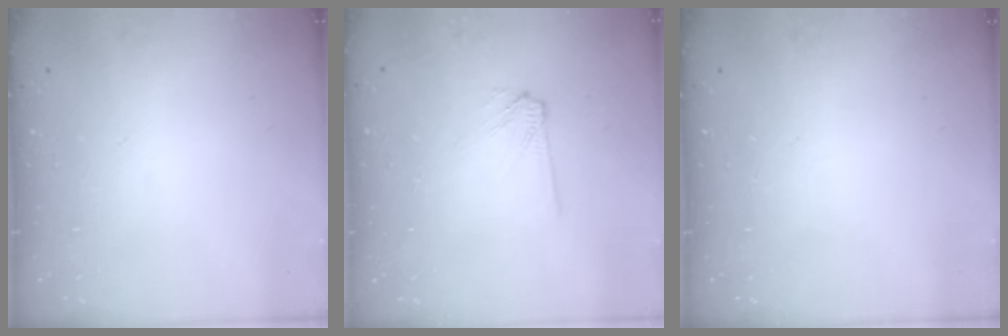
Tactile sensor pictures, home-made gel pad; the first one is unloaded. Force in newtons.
{"total": 4.2, "press": 4.2, "slide": 0.5}
{"total": 0.0}